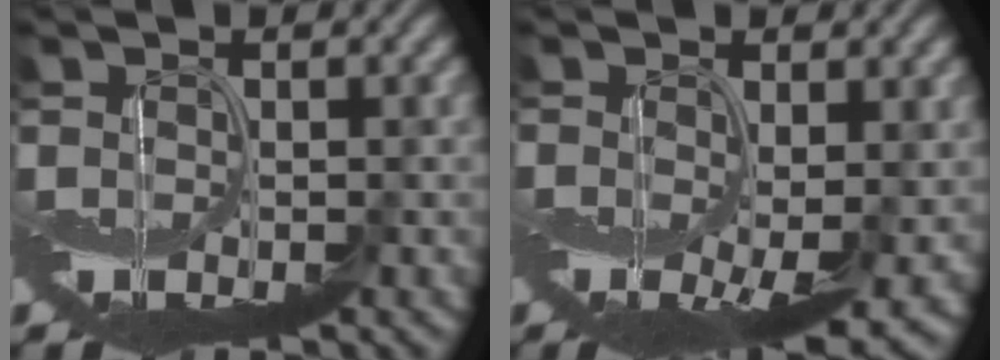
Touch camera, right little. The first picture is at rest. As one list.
[{"total": 7.6, "force": [-1.7, 3.2, 6.7], "torque": [-0.105, -0.026, -0.011]}]